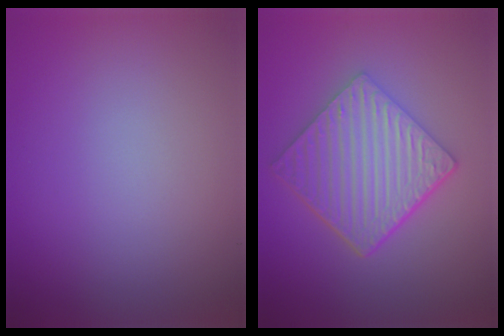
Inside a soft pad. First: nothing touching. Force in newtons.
{"total": 6.5, "press": 4.6, "slide": 4.5}